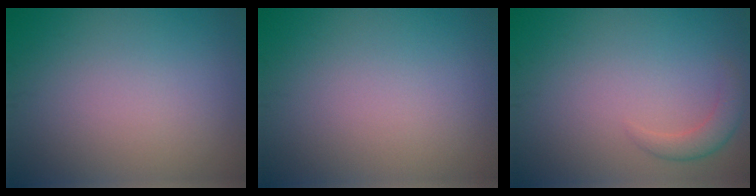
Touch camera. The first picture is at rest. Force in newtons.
{"total": 0.0}
{"total": 2.0, "press": 2.0, "slide": 0.2}